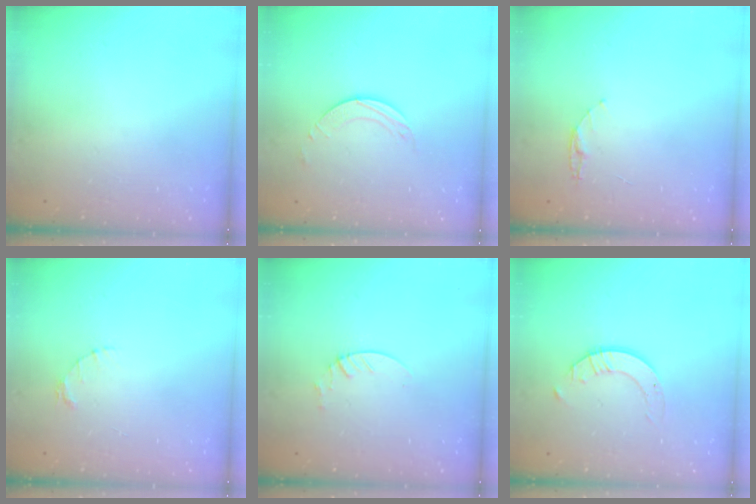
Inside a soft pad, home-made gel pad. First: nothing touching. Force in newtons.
{"total": 2.0, "press": 1.9, "slide": 0.3}
{"total": 4.5, "press": 4.4, "slide": 0.4}
{"total": 1.6, "press": 1.5, "slide": 0.3}
{"total": 1.9, "press": 1.9, "slide": 0.2}
{"total": 2.0, "press": 2.0, "slide": 0.2}